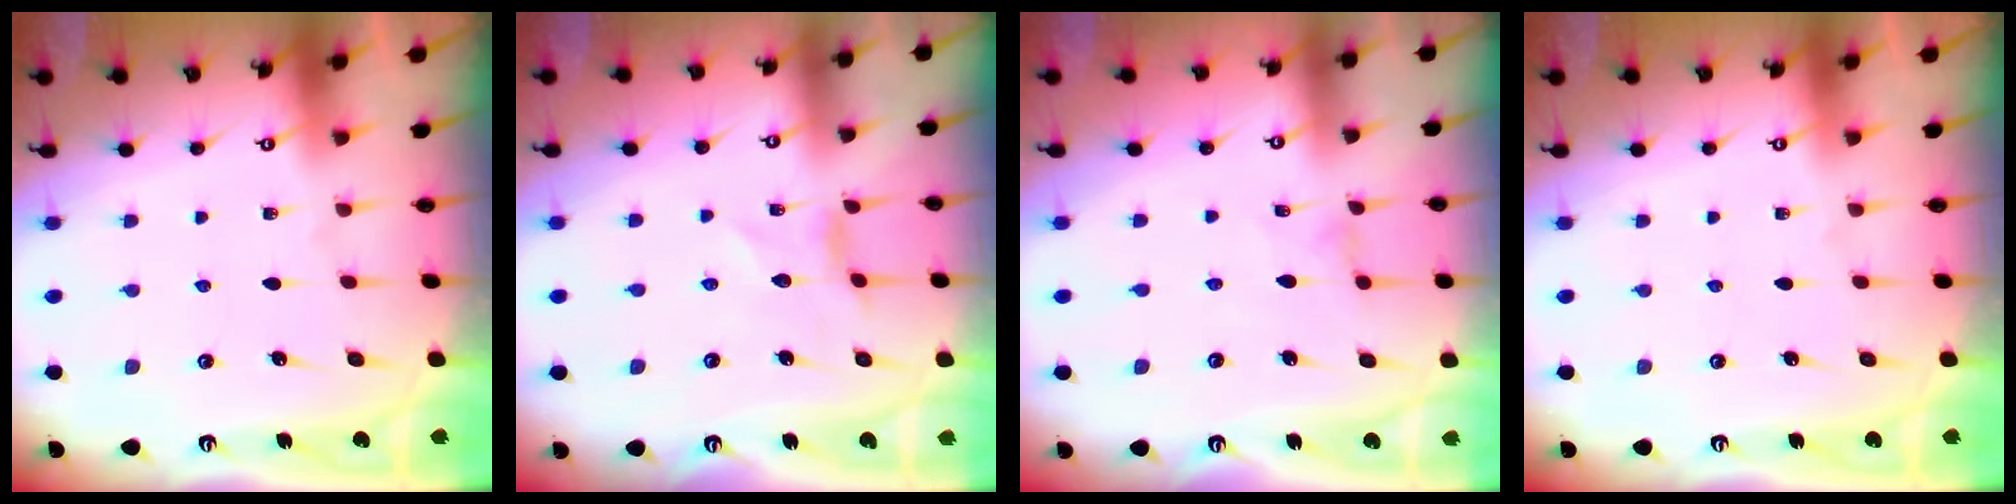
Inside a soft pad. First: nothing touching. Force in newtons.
{"total": 1.7, "press": 1.7, "slide": 0.1}
{"total": 0.0}
{"total": 0.0}